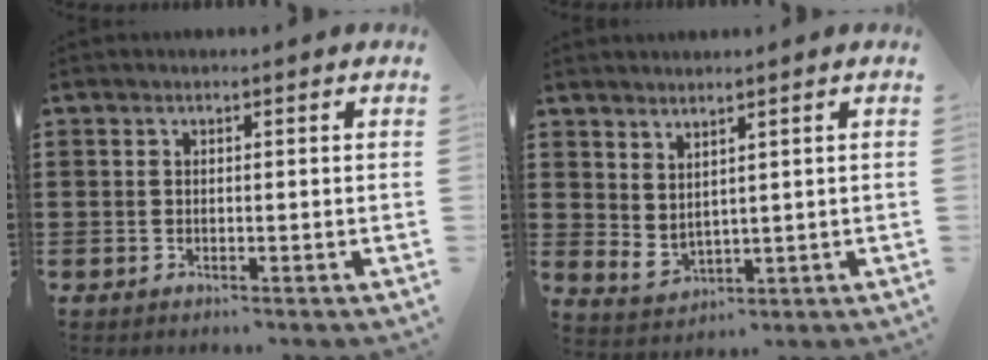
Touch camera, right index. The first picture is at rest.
{"total": 2.3, "force": [2.0, 0.8, 0.8], "torque": [-0.030, -0.007, 0.037]}